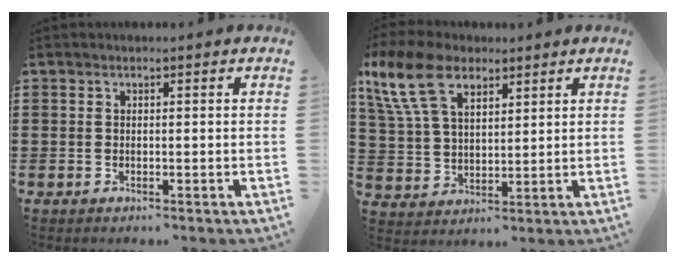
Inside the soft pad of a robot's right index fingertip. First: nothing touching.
{"total": 11.8, "force": [6.7, 6.4, 7.3], "torque": [-0.184, 0.010, 0.123]}